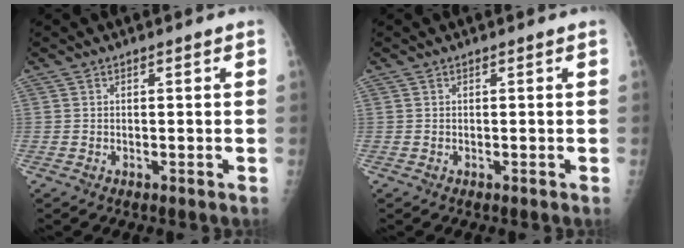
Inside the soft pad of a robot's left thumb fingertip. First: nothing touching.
{"total": 0.0}